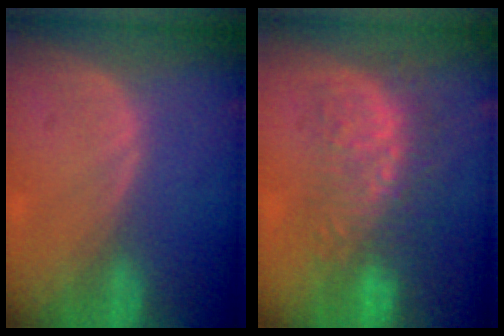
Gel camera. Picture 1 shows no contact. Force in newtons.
{"total": 8.8, "press": 8.5, "slide": 2.5}